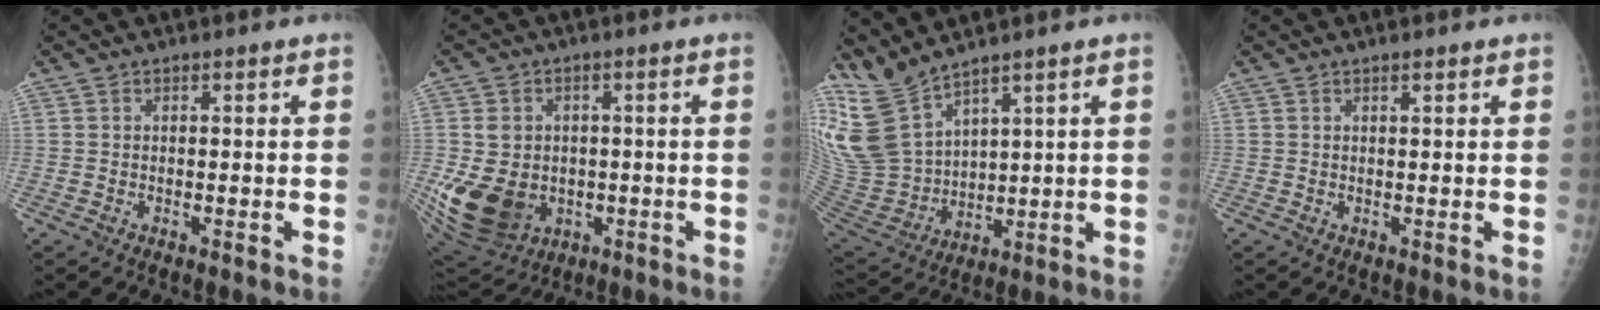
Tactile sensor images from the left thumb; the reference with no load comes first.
{"total": 15.9, "force": [-2.6, 12.9, 9.0], "torque": [-0.186, 0.000, -0.014]}
{"total": 12.0, "force": [10.0, 3.9, 5.4], "torque": [-0.103, -0.053, 0.232]}
{"total": 0.7, "force": [0.5, 0.1, 0.5], "torque": [-0.008, -0.002, 0.010]}